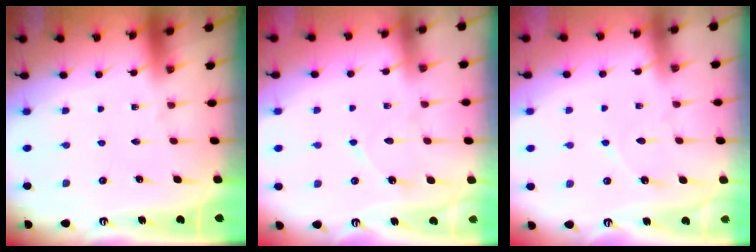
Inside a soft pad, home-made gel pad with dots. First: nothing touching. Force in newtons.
{"total": 6.1, "press": 6.1, "slide": 0.7}
{"total": 4.5, "press": 4.5, "slide": 0.6}